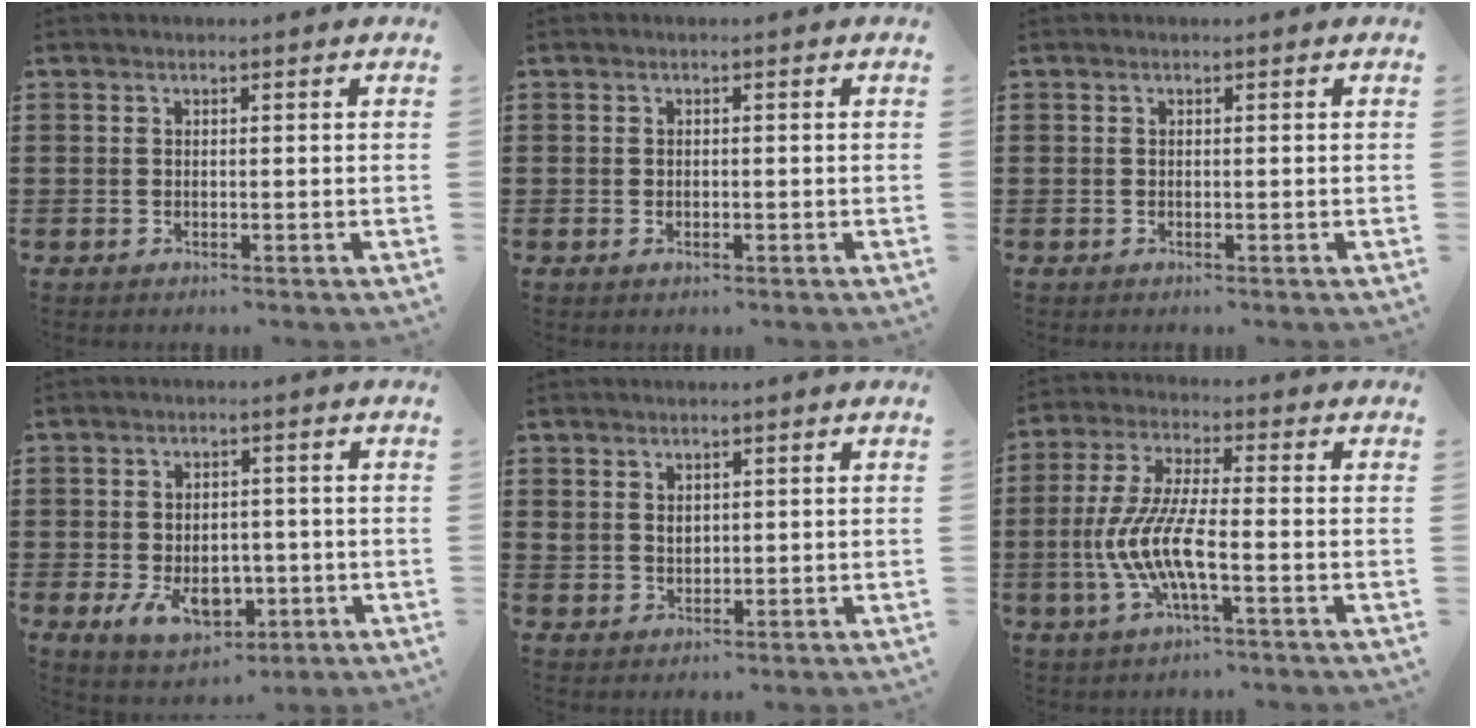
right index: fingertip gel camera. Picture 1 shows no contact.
{"total": 0.6, "force": [-0.2, 0.4, 0.5], "torque": [-0.010, 0.000, -0.003]}
{"total": 0.0}
{"total": 6.9, "force": [-2.2, 4.6, 4.6], "torque": [-0.084, 0.000, -0.043]}
{"total": 2.0, "force": [1.3, 1.3, 0.6], "torque": [-0.015, 0.005, 0.026]}
{"total": 9.1, "force": [-3.0, 2.2, 8.3], "torque": [-0.195, -0.017, -0.065]}